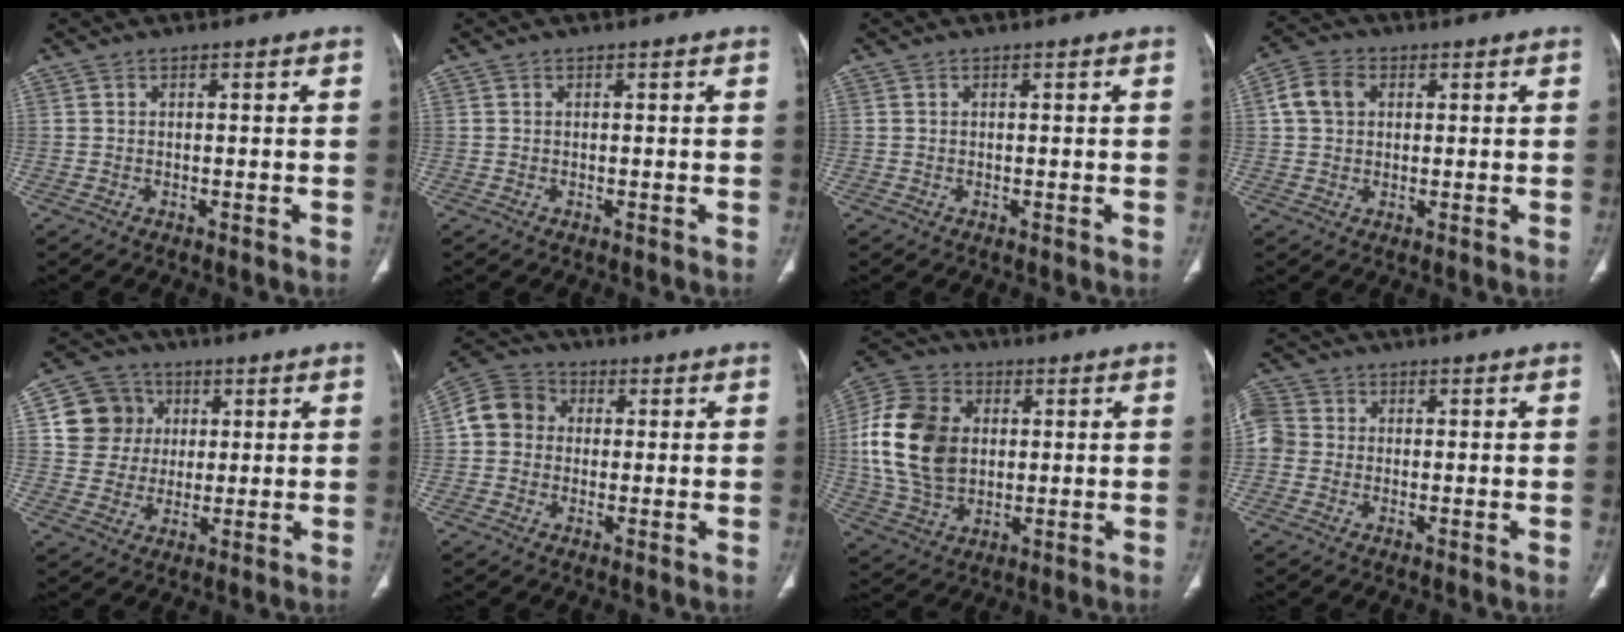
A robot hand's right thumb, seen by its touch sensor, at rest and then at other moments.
{"total": 0.0}
{"total": 0.0}
{"total": 6.0, "force": [1.4, 4.7, 3.5], "torque": [-0.063, 0.010, 0.024]}
{"total": 10.1, "force": [2.4, 9.4, 2.7], "torque": [-0.022, 0.003, 0.040]}
{"total": 7.7, "force": [0.5, 6.9, 3.5], "torque": [-0.054, 0.023, -0.005]}
{"total": 17.6, "force": [1.8, 12.9, 11.8], "torque": [-0.218, 0.007, 0.034]}
{"total": 6.0, "force": [-0.4, 5.4, 2.6], "torque": [-0.060, 0.016, -0.014]}